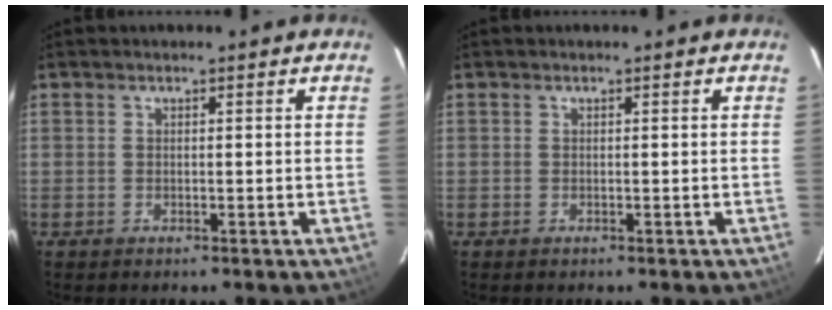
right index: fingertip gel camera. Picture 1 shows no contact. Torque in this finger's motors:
{"motor_torque": [-0.13, 0.05, 0.03, 0.00]}